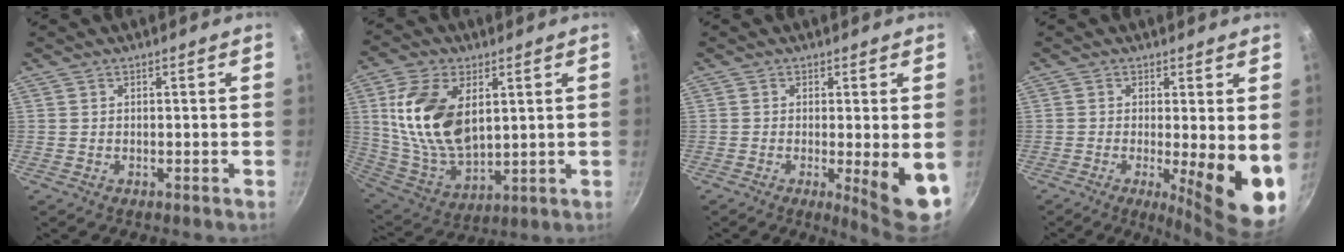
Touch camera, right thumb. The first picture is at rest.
{"total": 17.8, "force": [4.3, 10.5, 13.8], "torque": [-0.248, -0.024, 0.095]}
{"total": 7.8, "force": [-1.2, 1.3, 7.6], "torque": [-0.097, -0.012, -0.011]}
{"total": 11.9, "force": [-1.2, 2.7, 11.5], "torque": [-0.142, -0.024, -0.012]}